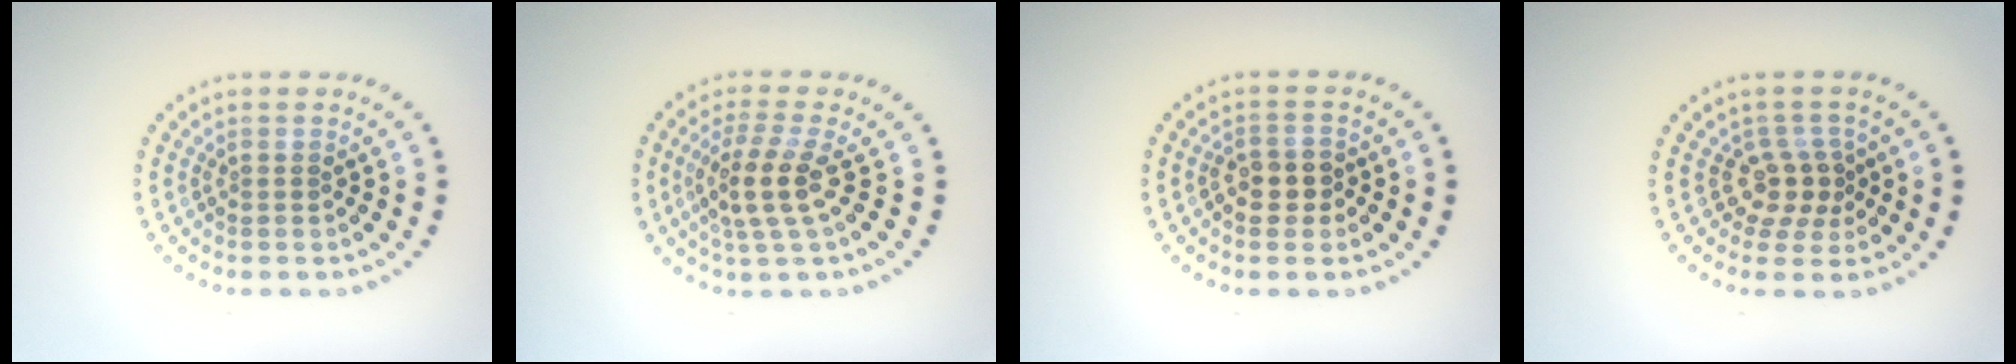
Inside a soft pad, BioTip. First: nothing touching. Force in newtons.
{"total": 3.6, "press": 3.0, "slide": 2.0}
{"total": 2.4, "press": 2.3, "slide": 0.6}
{"total": 2.8, "press": 2.1, "slide": 1.9}